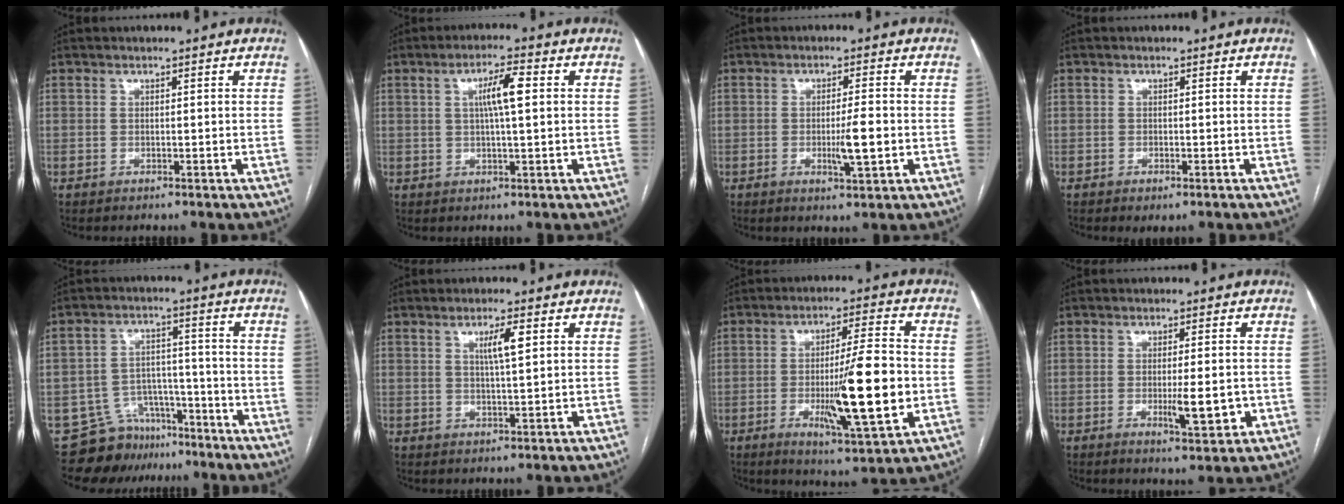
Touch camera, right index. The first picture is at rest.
{"total": 5.5, "force": [1.2, 0.5, 5.3], "torque": [-0.097, 0.008, 0.021]}
{"total": 5.1, "force": [-1.0, 0.4, 4.9], "torque": [-0.085, -0.007, -0.013]}
{"total": 0.9, "force": [-0.5, 0.3, 0.7], "torque": [-0.009, 0.000, -0.004]}
{"total": 8.6, "force": [-7.0, 5.0, 0.1], "torque": [0.009, 0.046, -0.109]}
{"total": 4.0, "force": [1.5, 0.2, 3.7], "torque": [-0.063, 0.000, 0.025]}
{"total": 14.9, "force": [-2.7, 1.2, 14.6], "torque": [-0.237, -0.017, -0.042]}
{"total": 5.8, "force": [-1.3, 0.9, 5.5], "torque": [-0.090, -0.009, -0.016]}